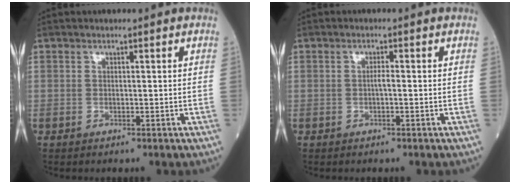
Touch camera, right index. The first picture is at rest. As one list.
[{"total": 1.0, "force": [-0.2, 0.1, 1.0], "torque": [-0.018, 0.002, -0.004]}]